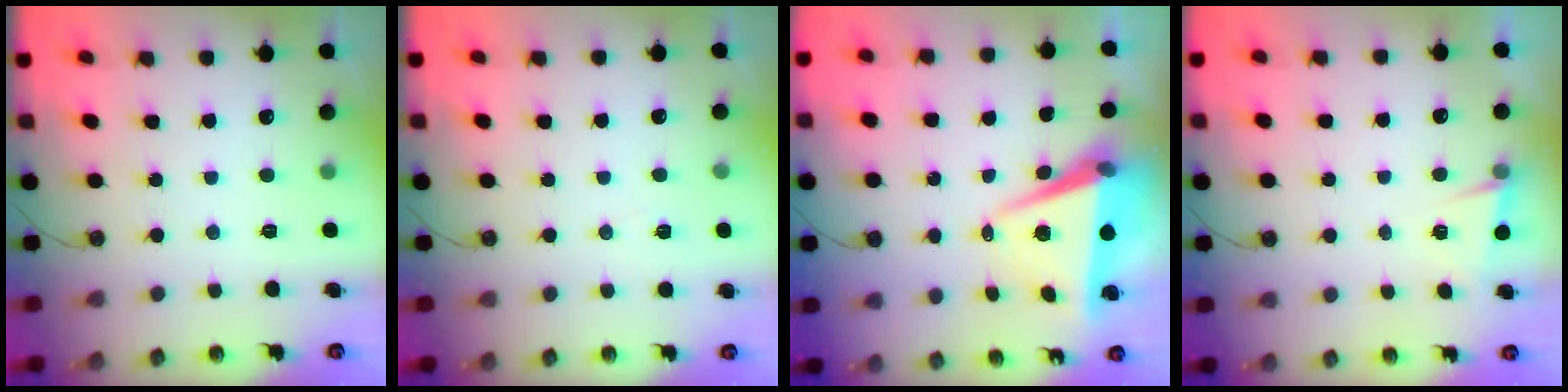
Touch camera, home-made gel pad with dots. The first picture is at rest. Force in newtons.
{"total": 3.3, "press": 3.0, "slide": 1.5}
{"total": 7.8, "press": 6.6, "slide": 4.1}
{"total": 2.6, "press": 1.9, "slide": 1.8}